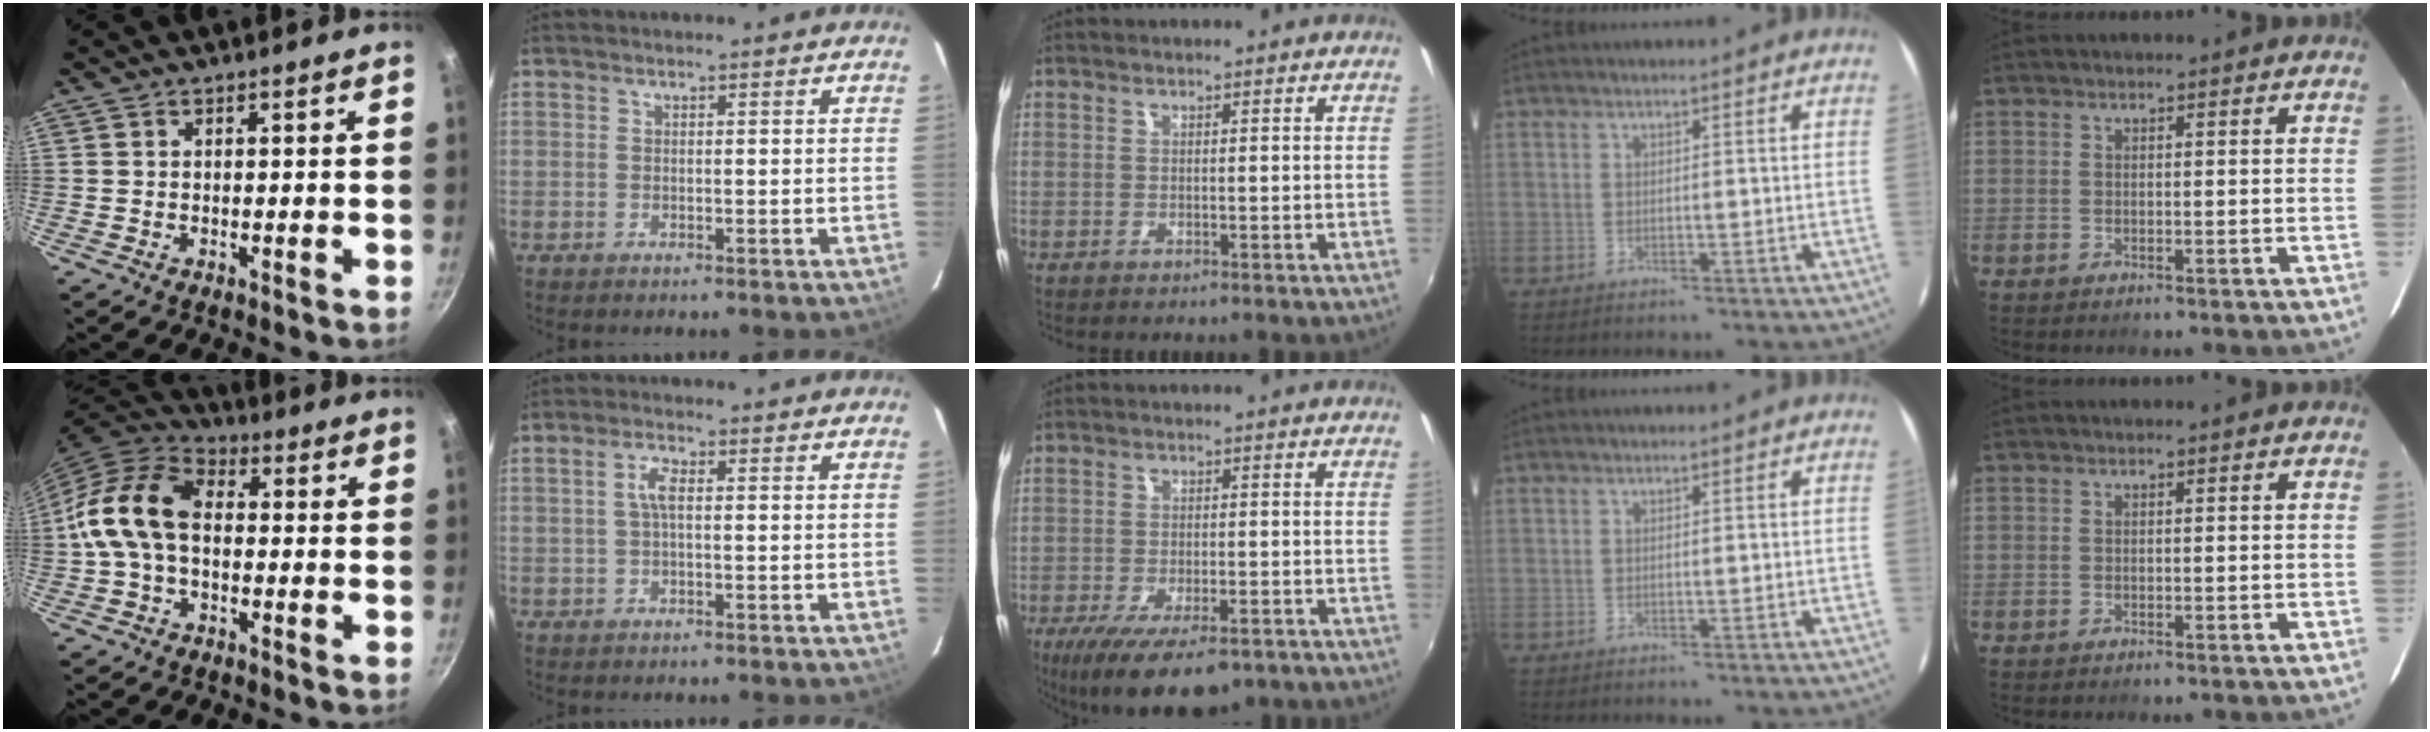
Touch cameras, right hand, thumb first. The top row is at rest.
{"thumb": {"total": 13.4, "force": [-0.3, 9.1, 9.9], "torque": [-0.170, 0.035, -0.026]}, "index": {"total": 2.8, "force": [0.2, 0.9, 2.6], "torque": [-0.055, 0.007, 0.003]}, "middle": {"total": 13.2, "force": [-8.6, 5.1, 8.8], "torque": [-0.176, -0.040, -0.133]}}